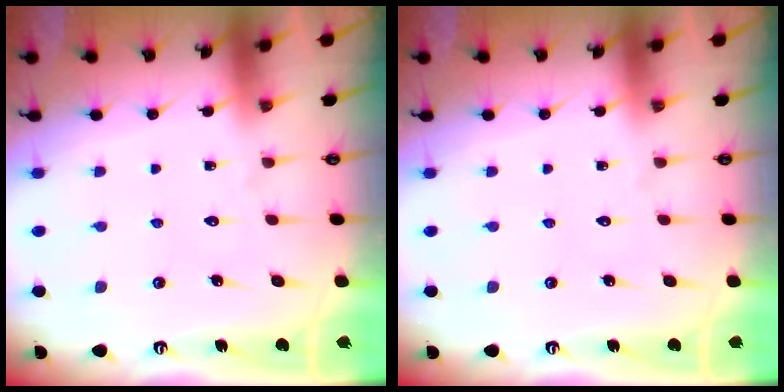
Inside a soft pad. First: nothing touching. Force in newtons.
{"total": 0.0}